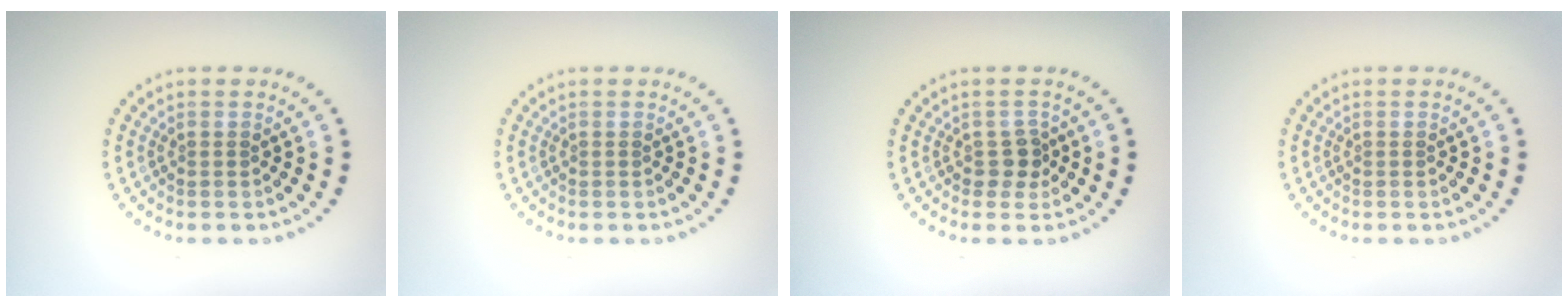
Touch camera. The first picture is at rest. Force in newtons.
{"total": 0.0}
{"total": 1.8, "press": 1.6, "slide": 0.9}
{"total": 0.0}